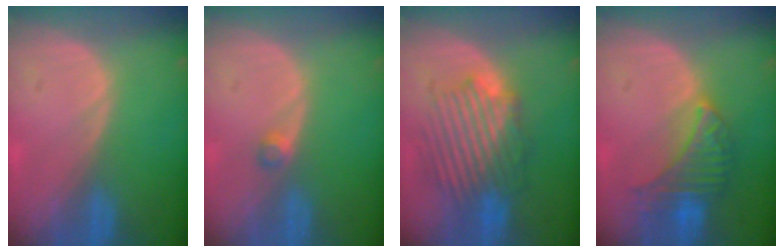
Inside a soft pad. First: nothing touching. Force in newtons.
{"total": 1.6, "press": 1.4, "slide": 0.9}
{"total": 8.7, "press": 8.6, "slide": 1.6}
{"total": 6.7, "press": 6.6, "slide": 0.8}